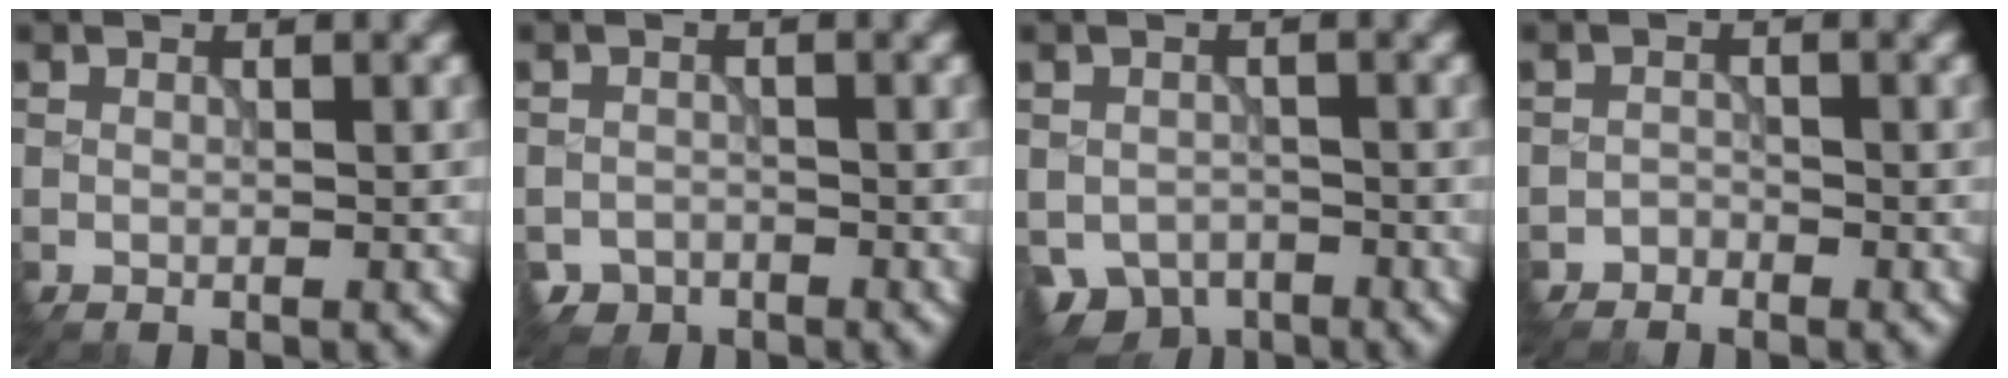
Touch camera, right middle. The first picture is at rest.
{"total": 1.9, "force": [-1.5, 0.9, -0.8], "torque": [0.020, -0.007, -0.031]}
{"total": 3.8, "force": [-1.9, 3.0, 1.3], "torque": [-0.025, -0.020, -0.024]}
{"total": 1.6, "force": [-1.4, 0.4, -0.8], "torque": [0.019, 0.000, -0.033]}